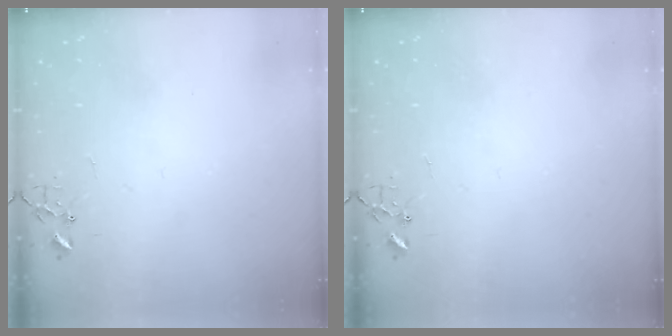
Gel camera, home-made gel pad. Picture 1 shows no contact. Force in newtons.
{"total": 0.0}